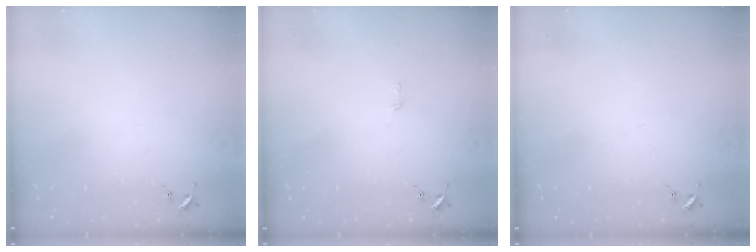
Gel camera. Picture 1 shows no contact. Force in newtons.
{"total": 2.1, "press": 2.1, "slide": 0.2}
{"total": 0.0}